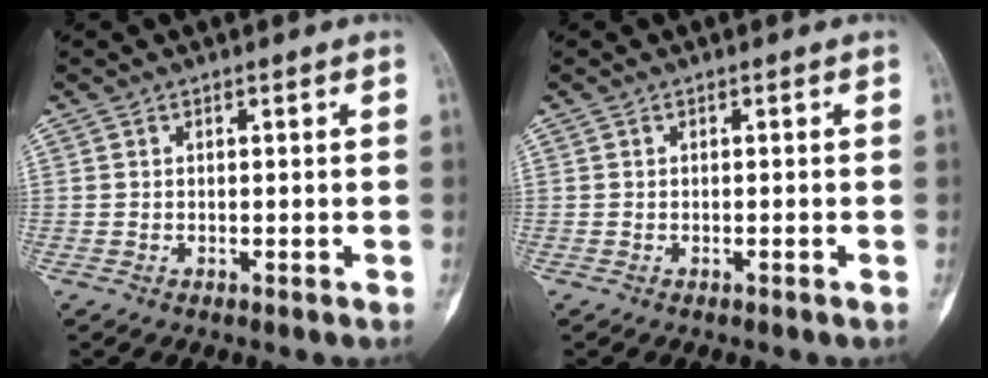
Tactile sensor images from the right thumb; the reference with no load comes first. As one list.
[{"total": 0.0}]